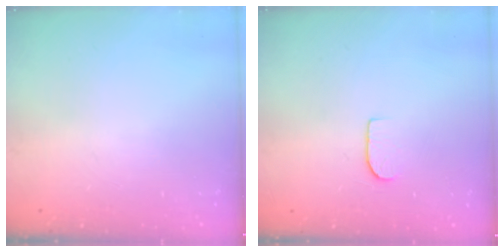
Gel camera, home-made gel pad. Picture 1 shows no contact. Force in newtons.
{"total": 5.5, "press": 5.5, "slide": 0.6}